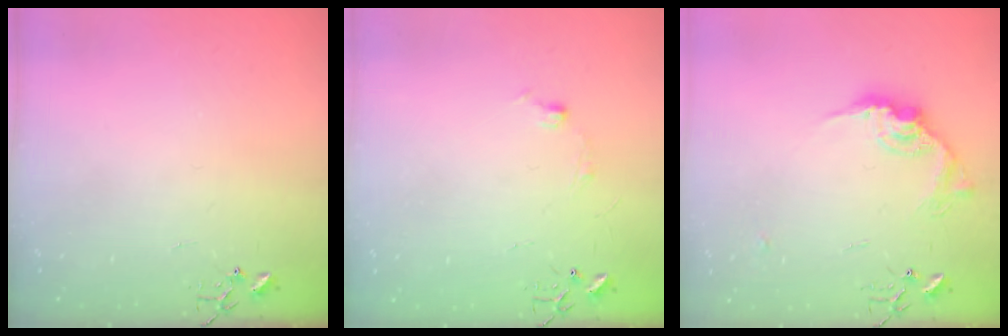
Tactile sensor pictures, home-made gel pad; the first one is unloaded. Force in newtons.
{"total": 5.8, "press": 5.7, "slide": 0.7}
{"total": 13.4, "press": 13.3, "slide": 0.8}